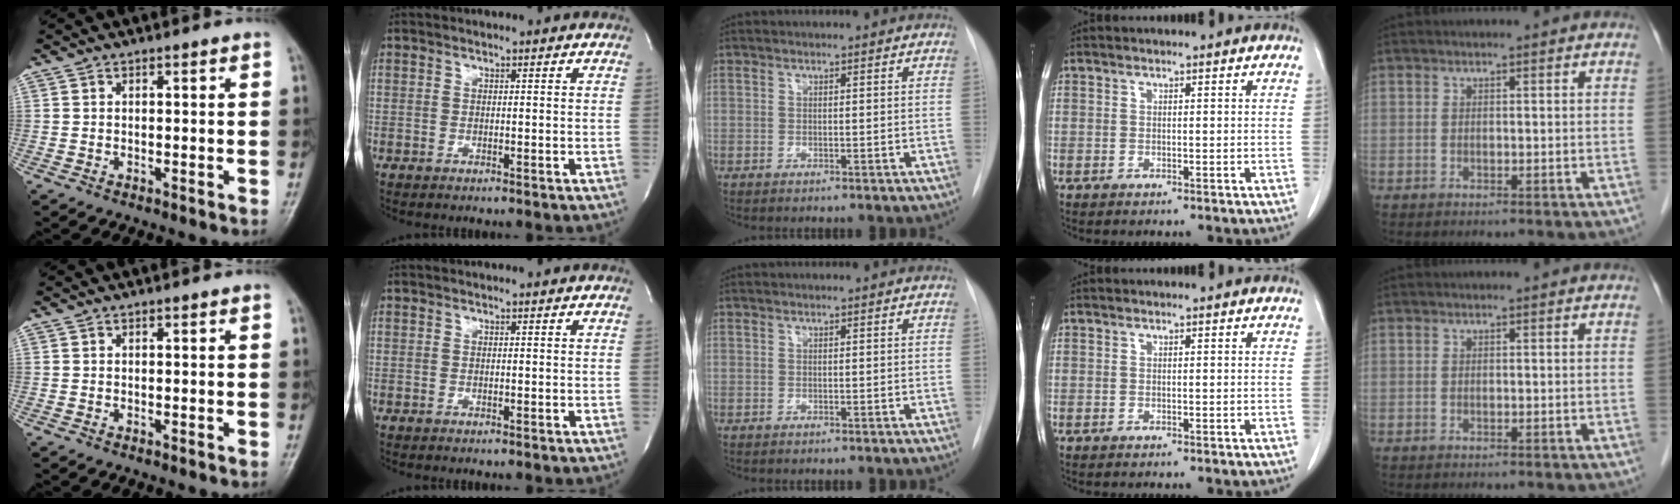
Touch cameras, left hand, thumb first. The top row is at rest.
{}